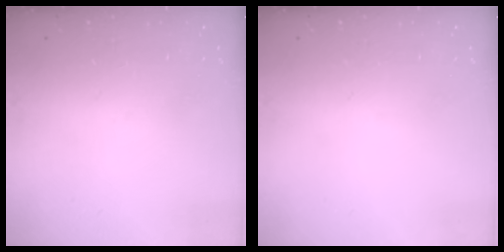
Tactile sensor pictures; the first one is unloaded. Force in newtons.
{"total": 0.0}